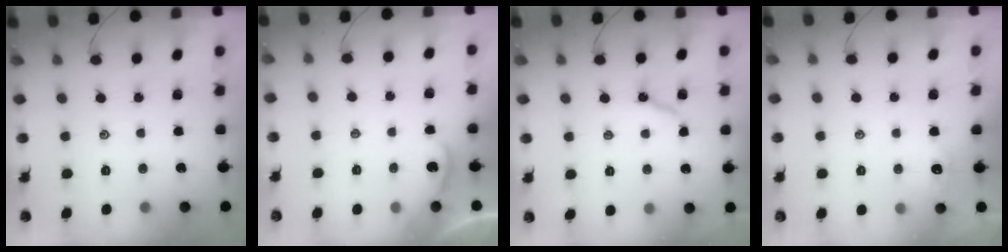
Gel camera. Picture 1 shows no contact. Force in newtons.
{"total": 1.5, "press": 1.5, "slide": 0.2}
{"total": 6.0, "press": 6.0, "slide": 0.2}
{"total": 2.4, "press": 2.4, "slide": 0.3}